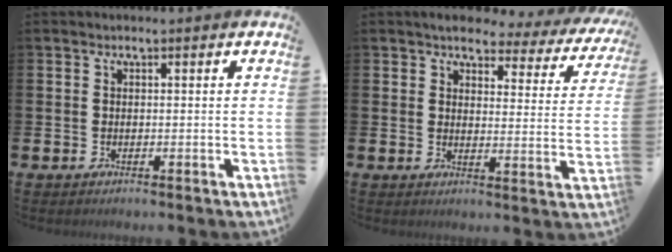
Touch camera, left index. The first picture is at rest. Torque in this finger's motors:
{"motor_torque": [0.99, -1.14, 0.24, 0.01]}